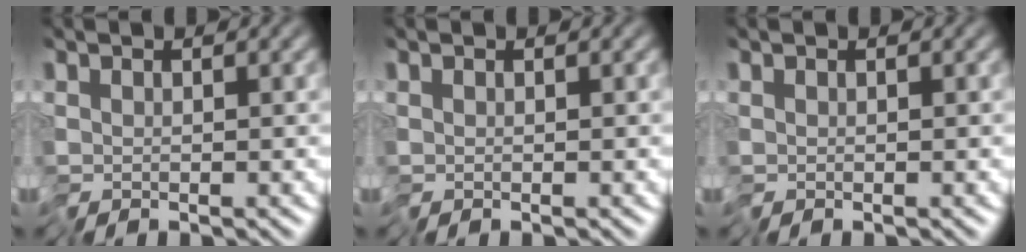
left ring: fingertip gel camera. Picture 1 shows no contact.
{"total": 0.0}
{"total": 0.0}